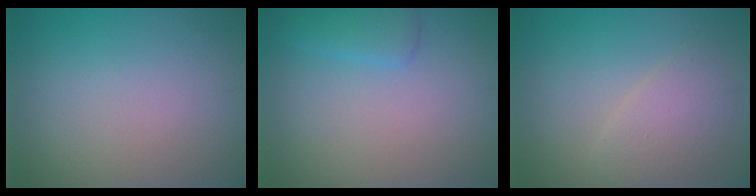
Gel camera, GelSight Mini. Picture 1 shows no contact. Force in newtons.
{"total": 2.0, "press": 1.9, "slide": 0.2}
{"total": 2.4, "press": 2.3, "slide": 0.2}